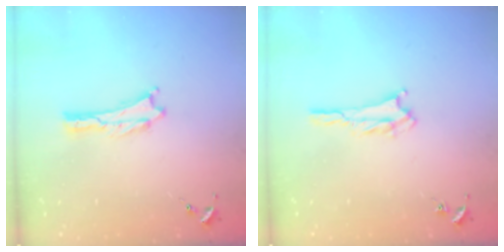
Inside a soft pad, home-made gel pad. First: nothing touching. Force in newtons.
{"total": 2.3, "press": 2.2, "slide": 0.4}